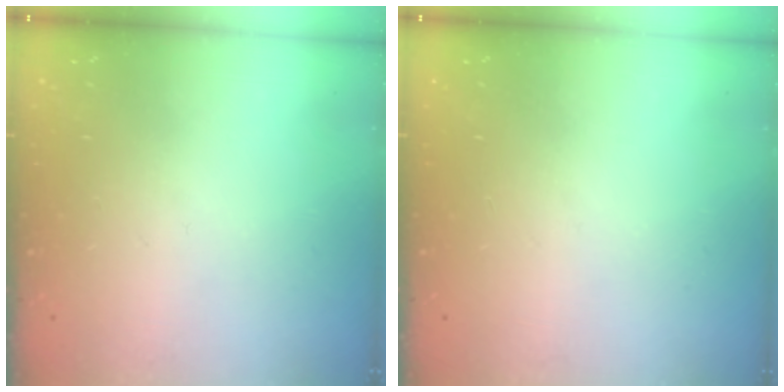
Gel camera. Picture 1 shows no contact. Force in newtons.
{"total": 0.0}